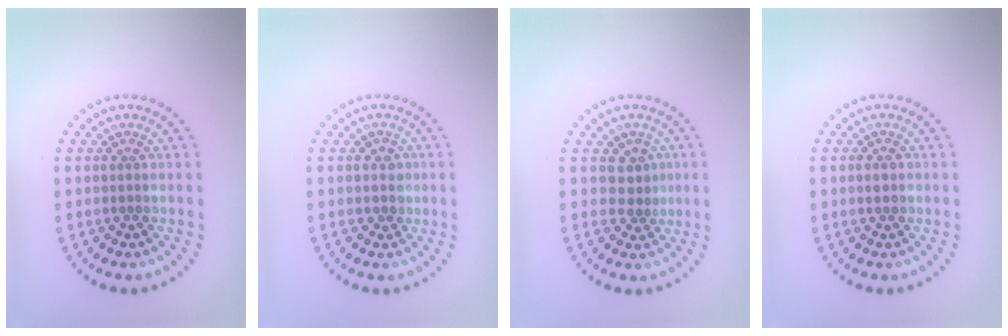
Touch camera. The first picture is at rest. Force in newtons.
{"total": 1.4, "press": 1.2, "slide": 0.6}
{"total": 2.0, "press": 1.8, "slide": 1.0}
{"total": 1.2, "press": 1.2, "slide": 0.1}